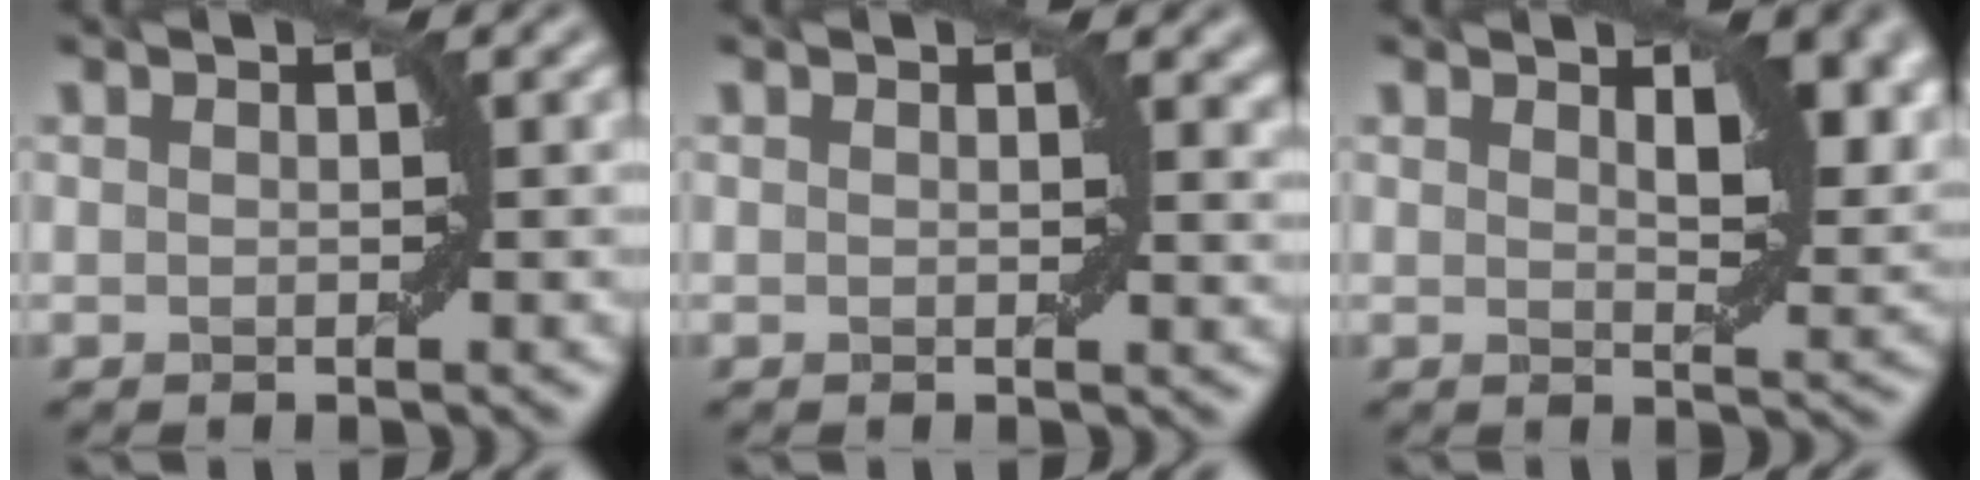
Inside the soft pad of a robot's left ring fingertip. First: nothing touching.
{"total": 1.5, "force": [0.8, 0.7, 1.1], "torque": [-0.006, -0.004, 0.014]}
{"total": 5.1, "force": [2.6, 2.0, 3.9], "torque": [-0.056, -0.004, 0.042]}